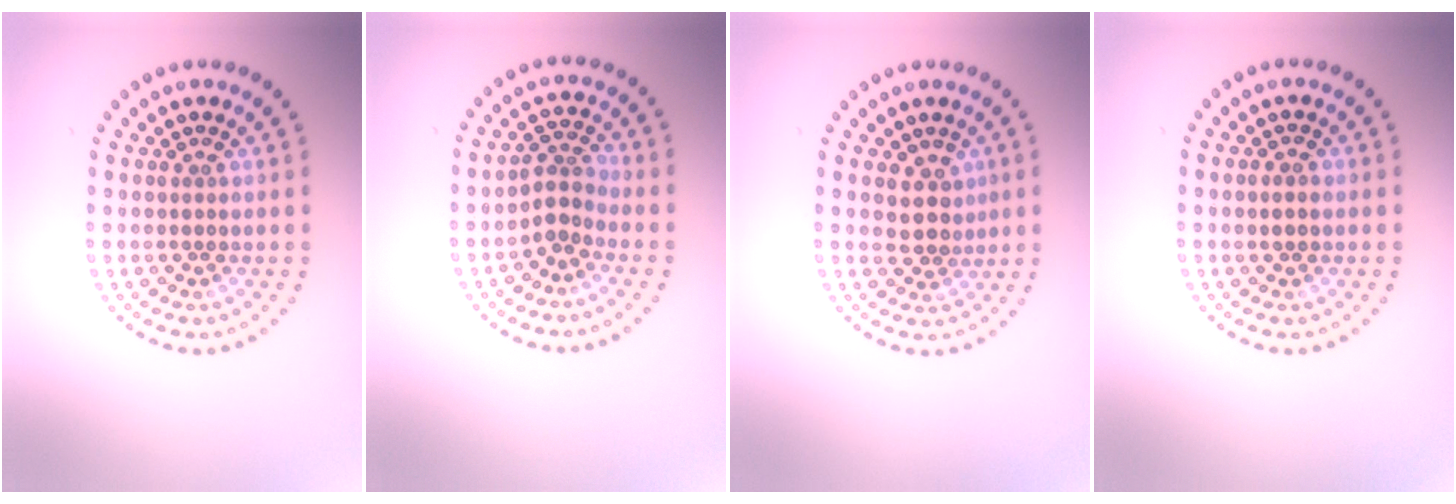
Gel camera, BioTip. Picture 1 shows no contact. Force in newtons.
{"total": 2.0, "press": 1.5, "slide": 1.3}
{"total": 2.3, "press": 1.9, "slide": 1.3}
{"total": 0.7, "press": 0.6, "slide": 0.2}